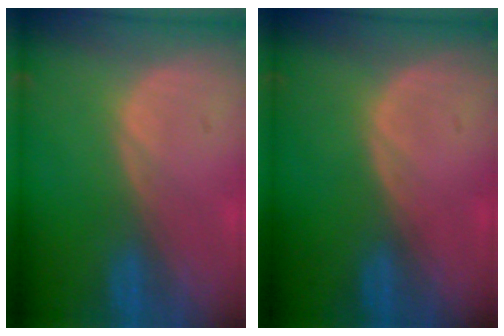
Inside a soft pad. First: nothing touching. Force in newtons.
{"total": 0.0}